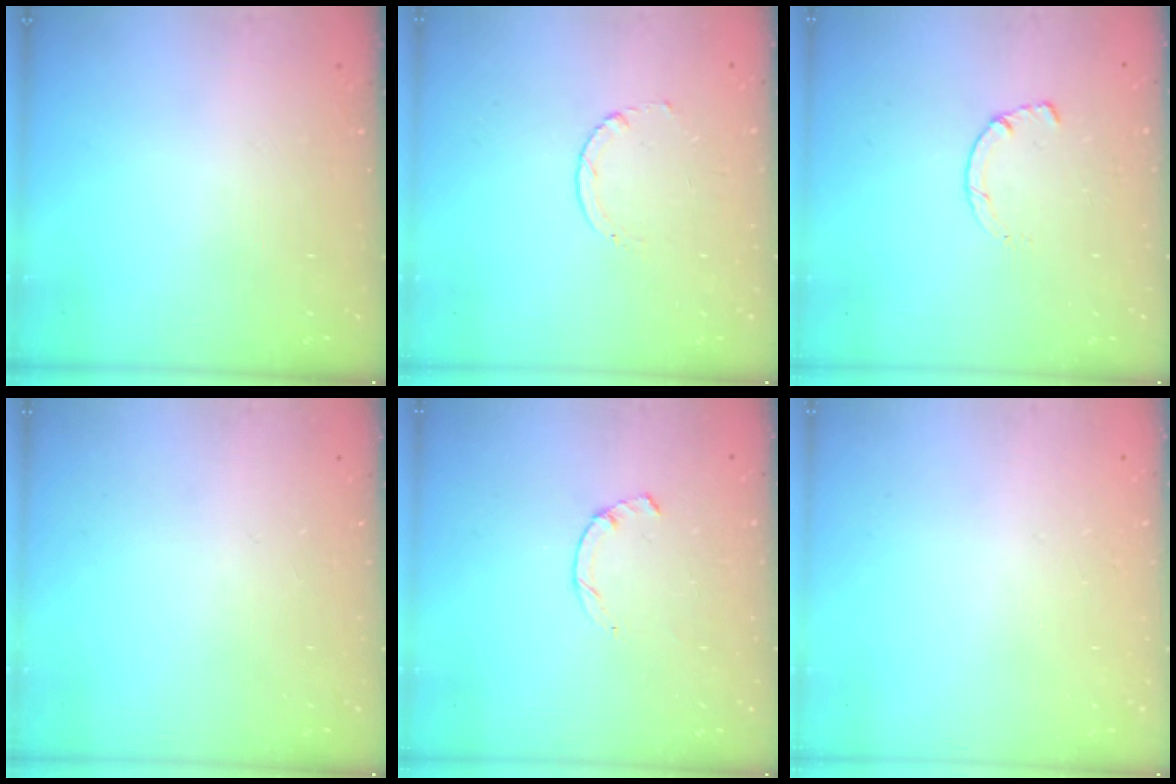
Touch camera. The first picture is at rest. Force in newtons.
{"total": 1.7, "press": 1.7, "slide": 0.2}
{"total": 1.4, "press": 1.4, "slide": 0.3}
{"total": 0.0}
{"total": 1.7, "press": 1.6, "slide": 0.4}
{"total": 2.7, "press": 2.7, "slide": 0.2}